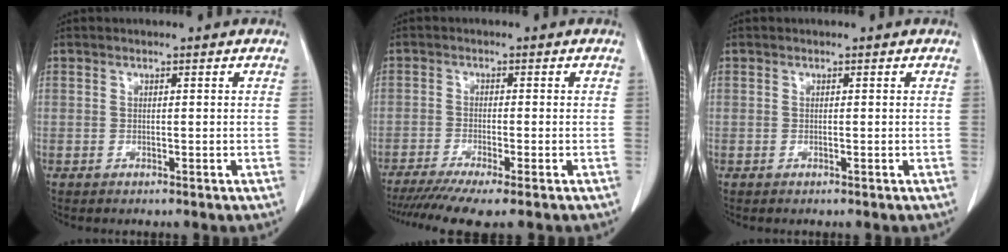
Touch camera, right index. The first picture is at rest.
{"total": 9.0, "force": [-7.1, -0.1, 5.5], "torque": [-0.083, -0.017, -0.112]}
{"total": 0.0}